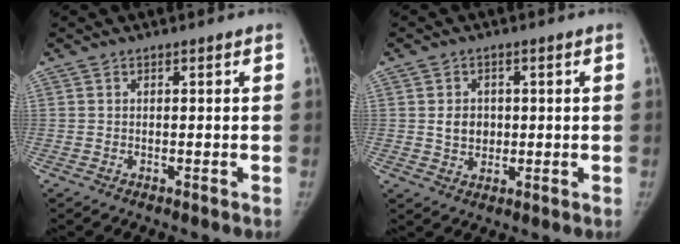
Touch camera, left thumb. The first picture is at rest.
{"total": 4.7, "force": [0.4, 3.9, 2.6], "torque": [-0.023, -0.002, 0.011]}